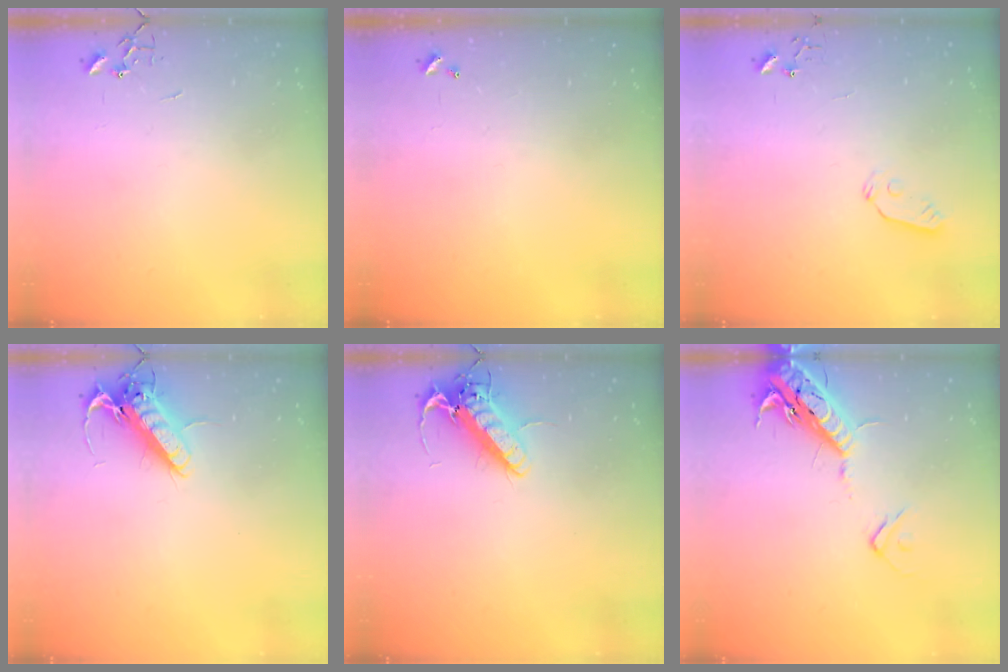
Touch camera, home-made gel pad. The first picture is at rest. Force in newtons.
{"total": 0.0}
{"total": 3.8, "press": 3.7, "slide": 0.5}
{"total": 13.3, "press": 13.1, "slide": 2.4}
{"total": 13.5, "press": 13.2, "slide": 2.7}
{"total": 17.1, "press": 16.7, "slide": 3.7}